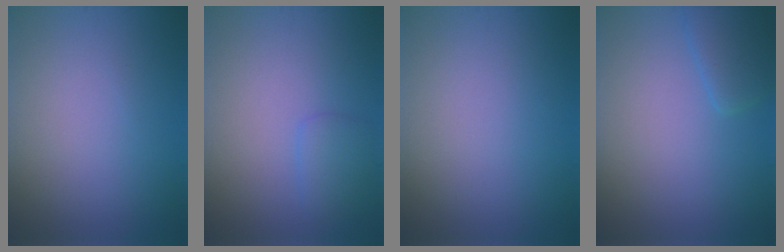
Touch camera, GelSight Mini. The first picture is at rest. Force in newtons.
{"total": 1.6, "press": 1.6, "slide": 0.1}
{"total": 0.0}
{"total": 2.3, "press": 2.3, "slide": 0.1}